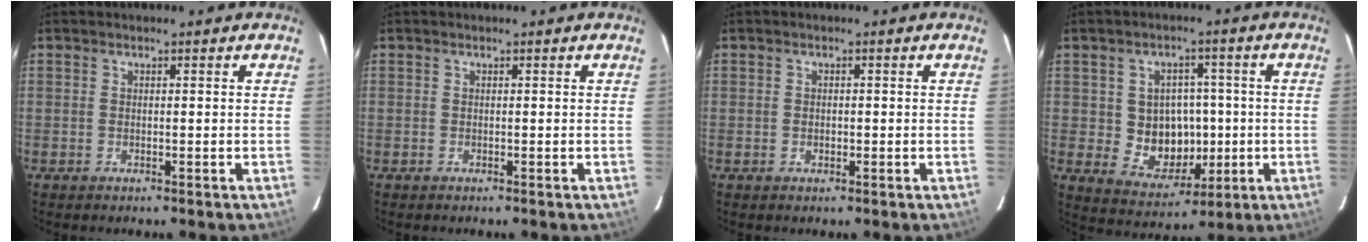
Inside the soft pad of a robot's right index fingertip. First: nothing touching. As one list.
[{"total": 0.0}, {"total": 1.1, "force": [-0.2, 1.0, 0.4], "torque": [-0.006, 0.001, -0.004]}, {"total": 9.5, "force": [-0.5, 8.5, 4.3], "torque": [-0.090, 0.008, 0.010]}]